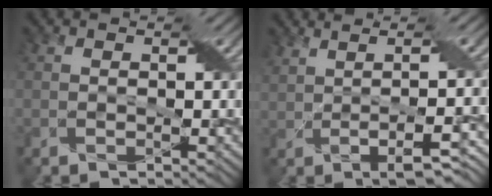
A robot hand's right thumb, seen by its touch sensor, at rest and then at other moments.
{"total": 9.5, "force": [0.7, 2.8, 9.1], "torque": [-0.125, 0.025, 0.018]}